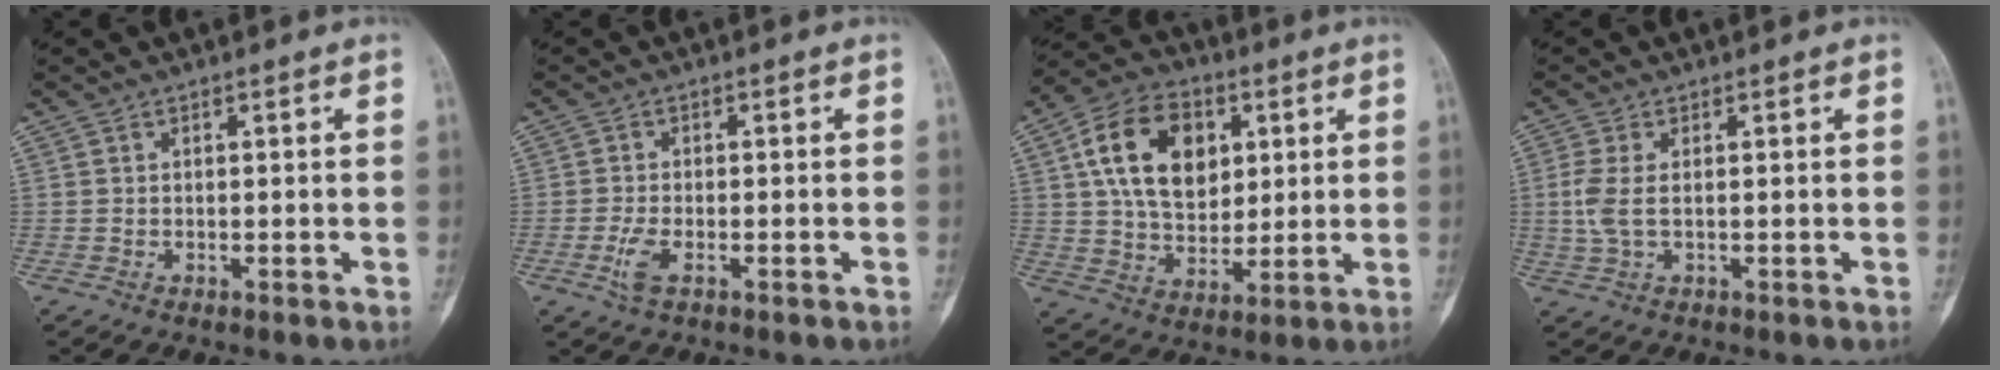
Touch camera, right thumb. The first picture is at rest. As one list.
[{"total": 3.2, "force": [-1.4, 1.1, 2.6], "torque": [-0.064, 0.002, -0.028]}, {"total": 16.1, "force": [4.6, 10.8, 11.0], "torque": [-0.162, -0.004, 0.079]}, {"total": 4.2, "force": [0.2, 1.8, 3.8], "torque": [-0.111, 0.000, 0.006]}]